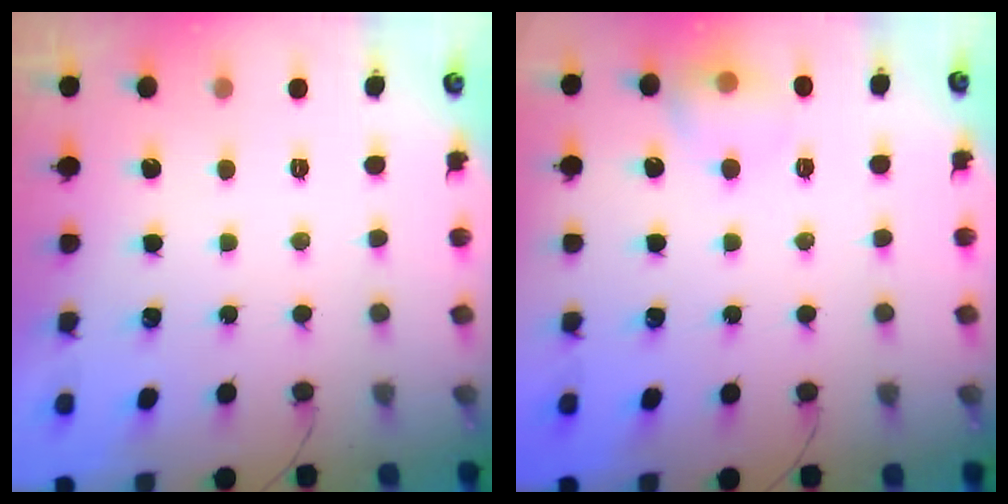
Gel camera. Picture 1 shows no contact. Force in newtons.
{"total": 8.2, "press": 8.1, "slide": 1.2}